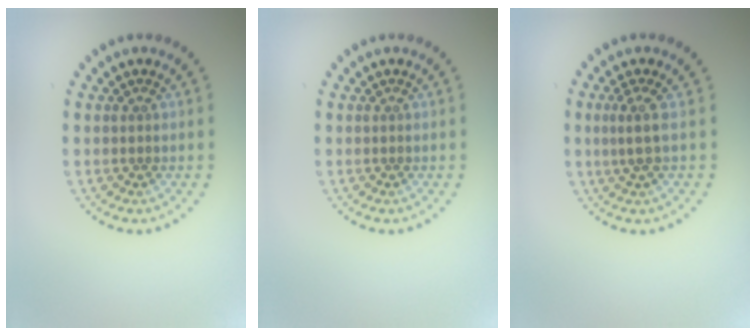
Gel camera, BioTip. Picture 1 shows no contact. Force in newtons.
{"total": 0.0}
{"total": 2.1, "press": 1.3, "slide": 1.6}